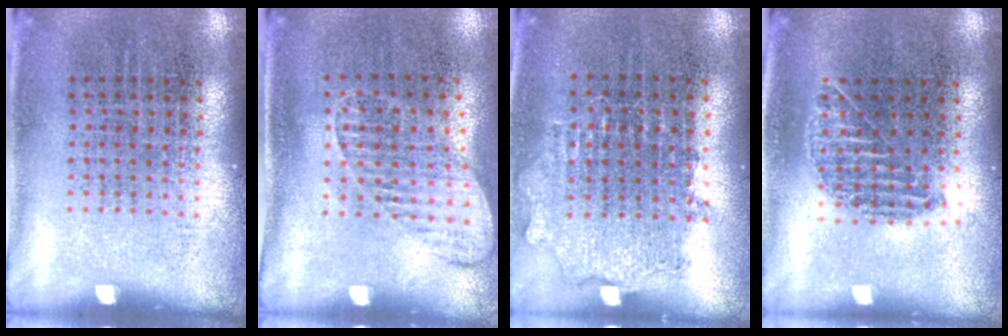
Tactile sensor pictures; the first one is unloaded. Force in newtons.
{"total": 1.4, "press": 1.2, "slide": 0.9}
{"total": 0.9, "press": 0.8, "slide": 0.2}
{"total": 1.0, "press": 0.9, "slide": 0.4}